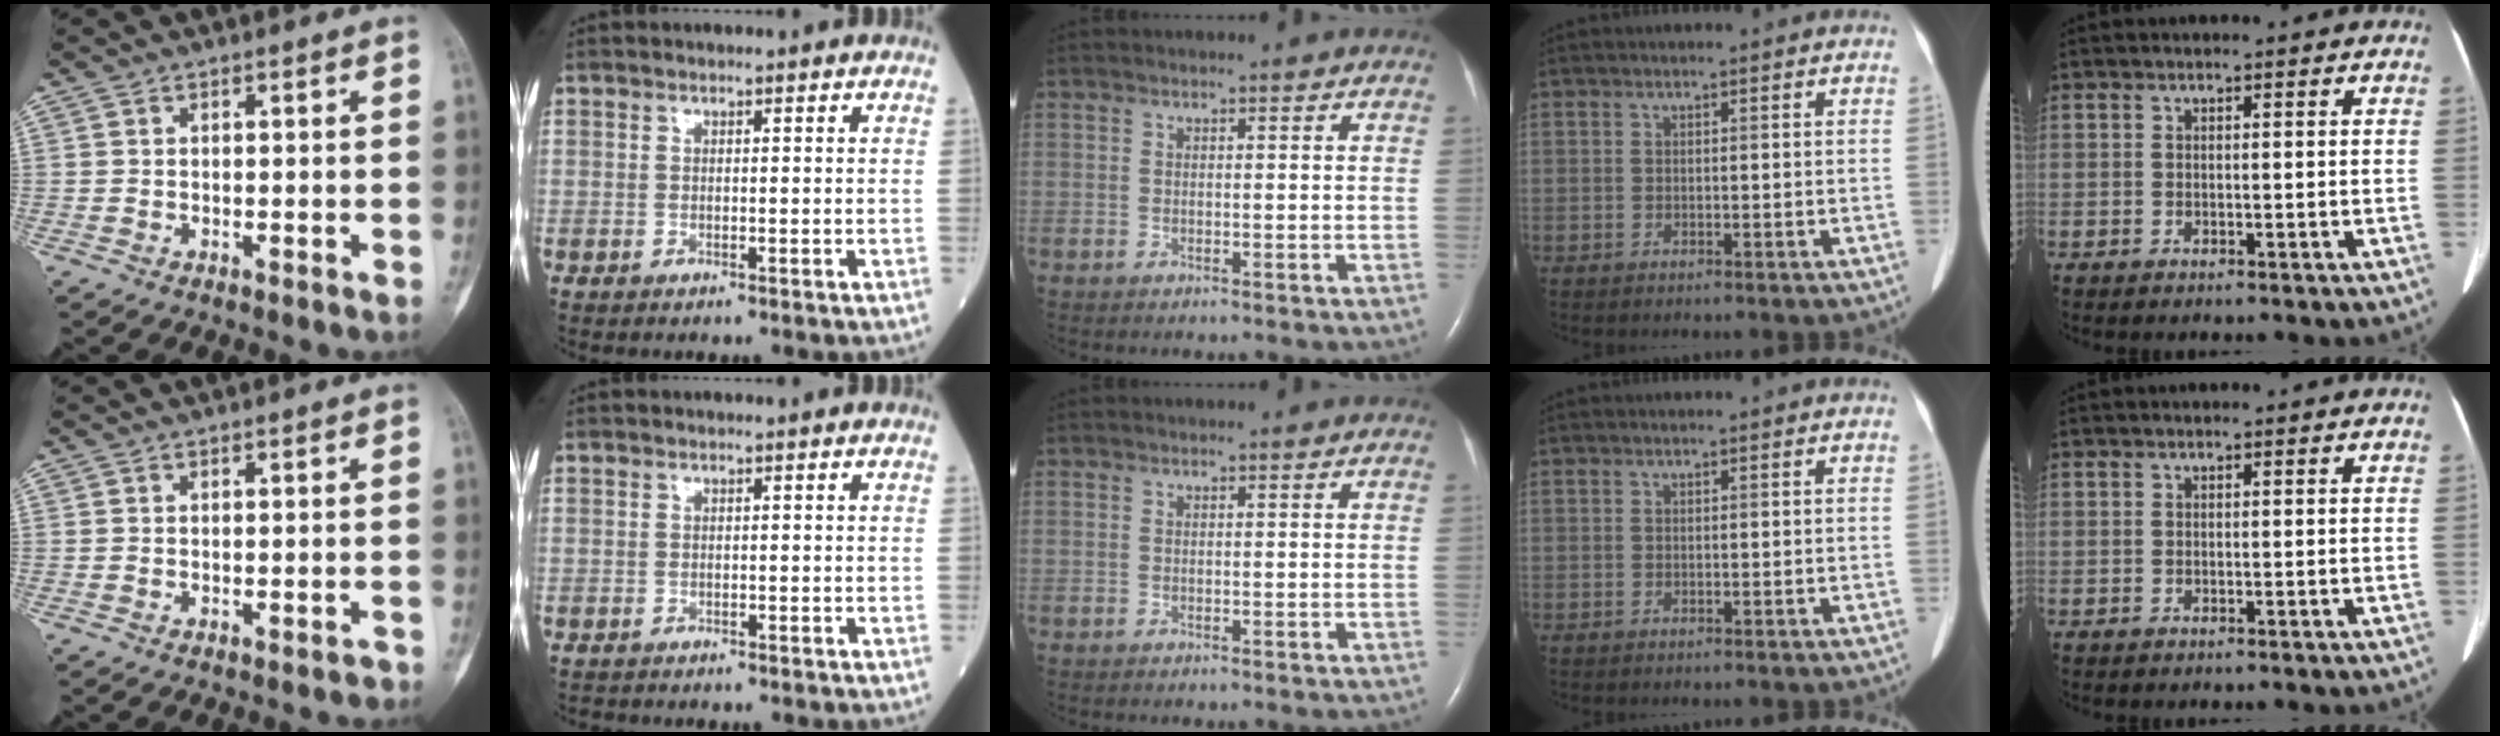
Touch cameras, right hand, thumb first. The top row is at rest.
{"thumb": {"total": 1.0, "force": [-0.8, 0.4, 0.5], "torque": [-0.008, 0.006, -0.006]}, "index": {"total": 0.9, "force": [-0.8, 0.3, 0.0], "torque": [-0.009, -0.002, -0.017]}}